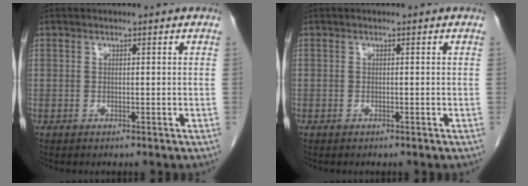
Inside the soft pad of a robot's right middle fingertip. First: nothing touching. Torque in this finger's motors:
{"motor_torque": [0.84, -0.76, 0.08, -0.04]}